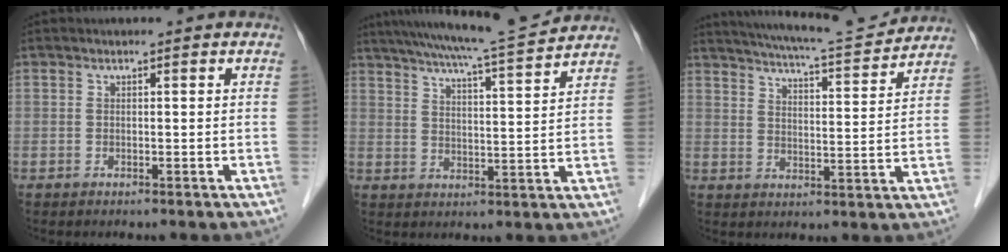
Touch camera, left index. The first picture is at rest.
{"total": 14.6, "force": [13.4, -0.8, 5.8], "torque": [-0.106, -0.005, 0.194]}
{"total": 14.0, "force": [13.2, 0.7, 4.7], "torque": [-0.083, 0.001, 0.185]}